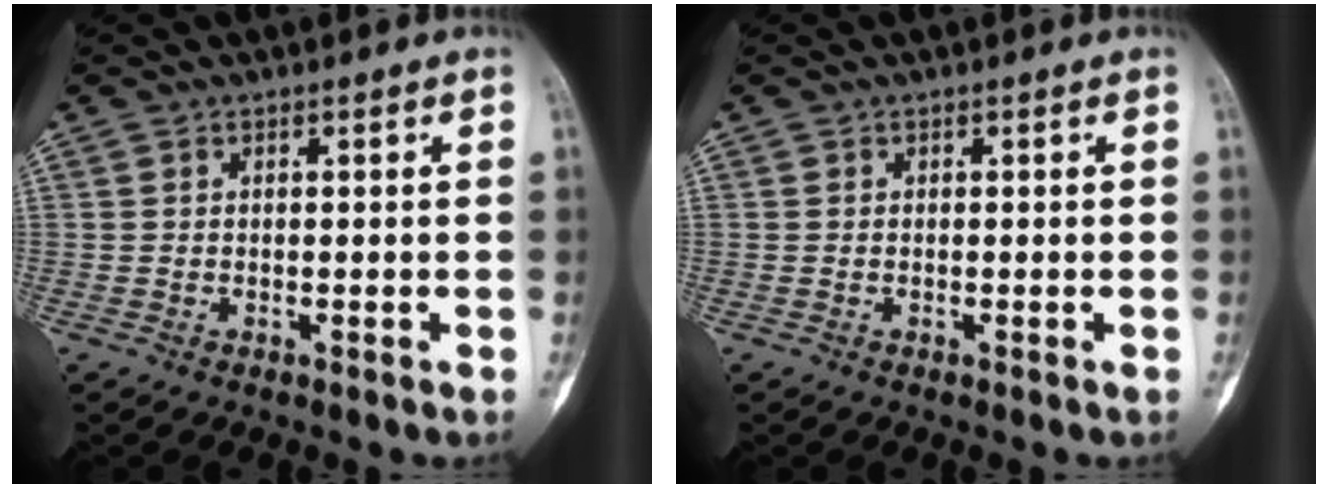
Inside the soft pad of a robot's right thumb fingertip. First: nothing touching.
{"total": 0.0}